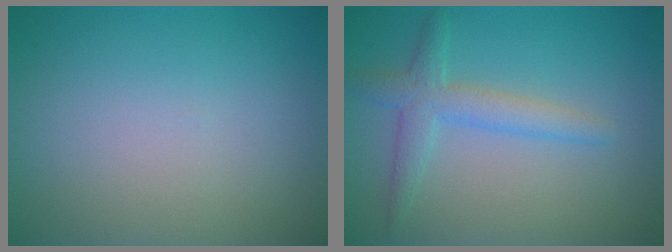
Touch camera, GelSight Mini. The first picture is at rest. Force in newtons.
{"total": 3.0, "press": 3.0, "slide": 0.0}